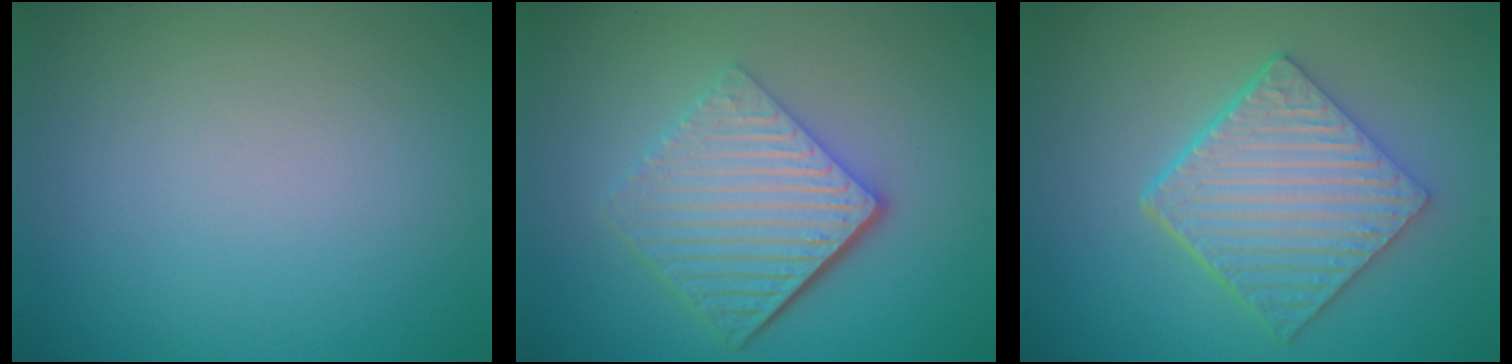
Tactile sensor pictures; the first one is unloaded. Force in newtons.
{"total": 6.5, "press": 4.3, "slide": 4.8}
{"total": 5.9, "press": 4.6, "slide": 3.7}